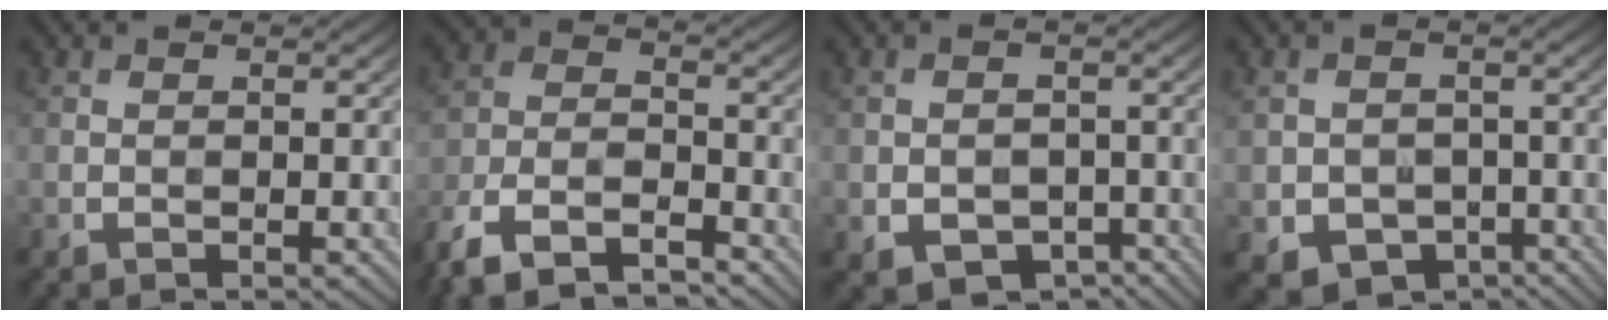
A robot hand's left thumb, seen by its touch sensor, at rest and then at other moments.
{"total": 10.3, "force": [-7.7, 4.5, 5.2], "torque": [-0.114, -0.011, -0.157]}
{"total": 5.6, "force": [-2.6, 4.0, 3.0], "torque": [-0.054, -0.013, -0.030]}
{"total": 6.5, "force": [-2.4, 5.5, 2.6], "torque": [-0.058, -0.024, -0.035]}